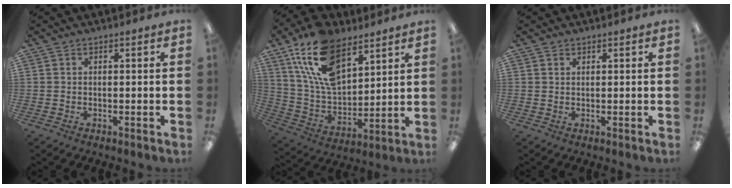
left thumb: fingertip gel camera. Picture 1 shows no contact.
{"total": 18.7, "force": [10.7, 10.1, 11.6], "torque": [-0.248, -0.039, 0.196]}
{"total": 0.8, "force": [0.6, 0.5, 0.1], "torque": [-0.002, 0.001, 0.013]}